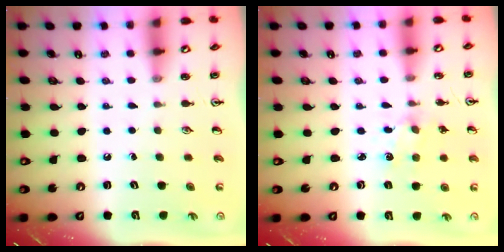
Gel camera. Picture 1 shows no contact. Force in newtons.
{"total": 2.7, "press": 2.7, "slide": 0.3}